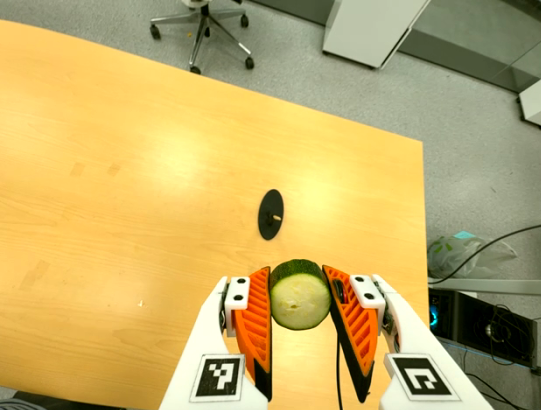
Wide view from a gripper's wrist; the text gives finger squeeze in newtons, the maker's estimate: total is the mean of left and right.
{"total": 9.8, "left": 9.2, "right": 10.3}